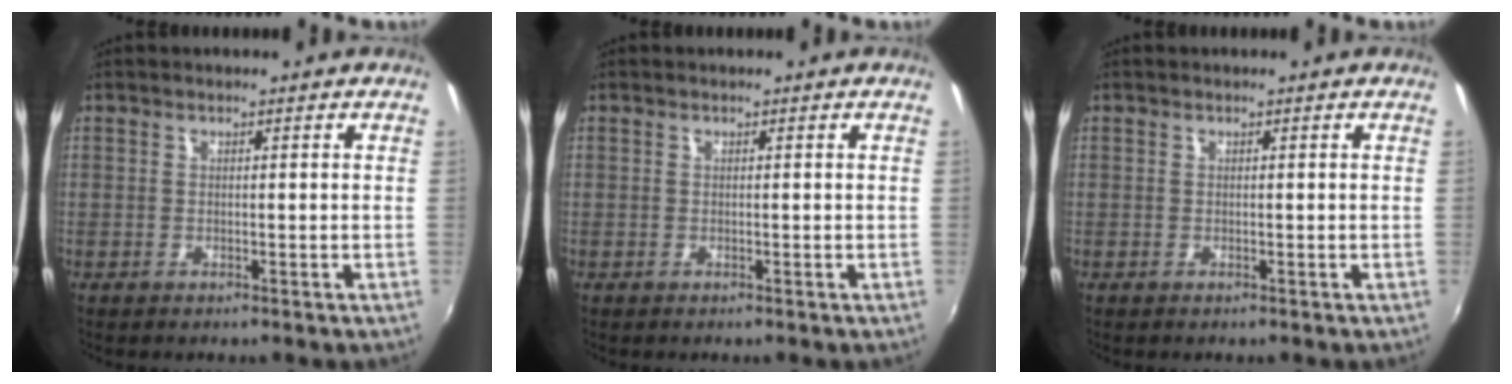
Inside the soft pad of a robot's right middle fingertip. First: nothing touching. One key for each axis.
{"total": 0.0}
{"total": 0.0}